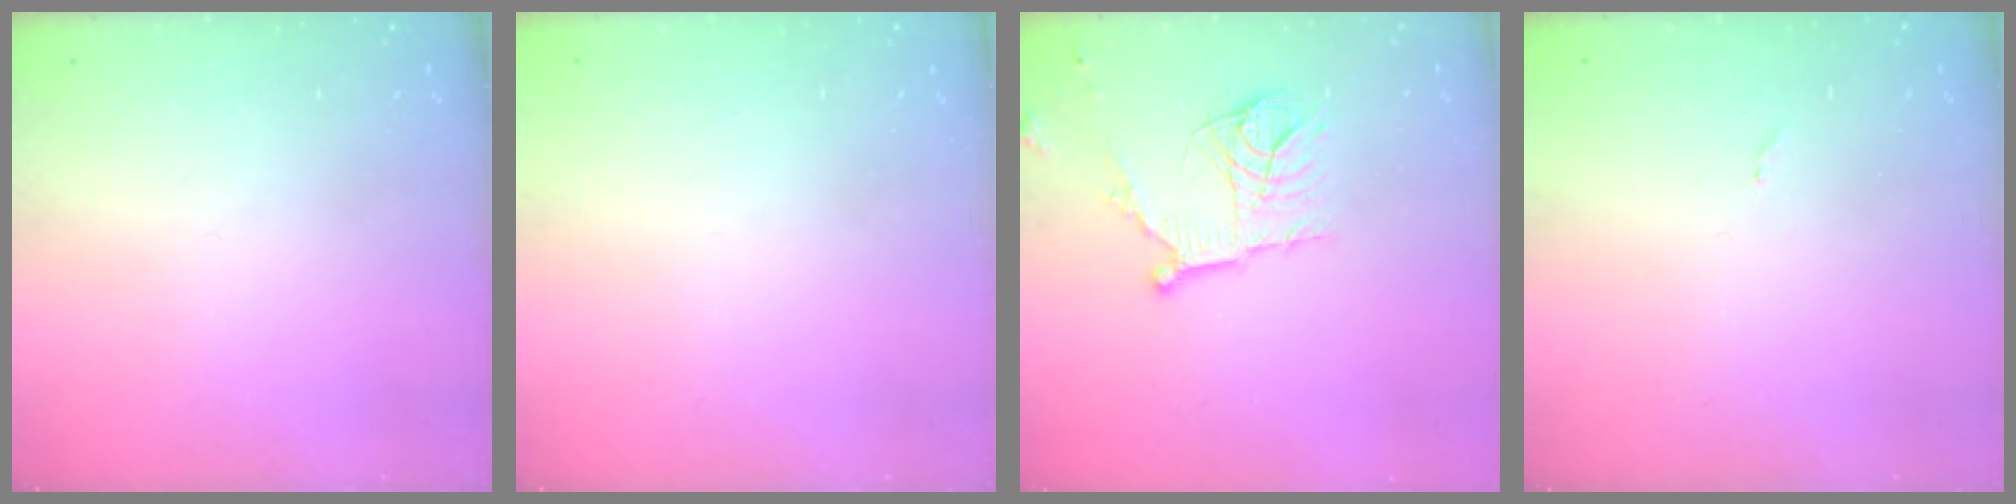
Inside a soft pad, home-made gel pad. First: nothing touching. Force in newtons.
{"total": 1.6, "press": 1.6, "slide": 0.1}
{"total": 14.9, "press": 14.8, "slide": 1.4}
{"total": 5.0, "press": 5.0, "slide": 0.3}